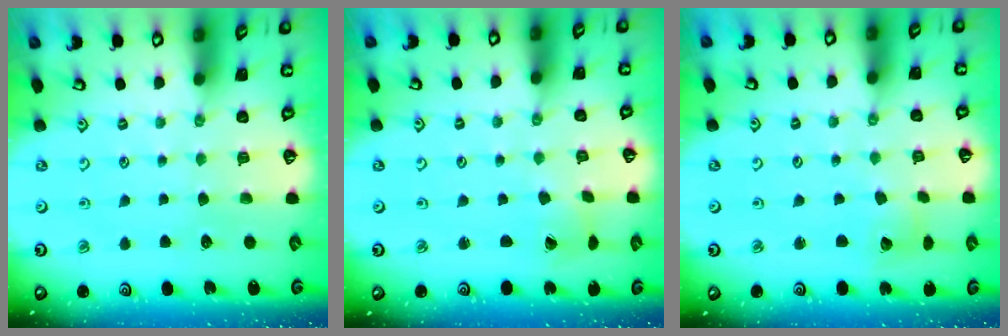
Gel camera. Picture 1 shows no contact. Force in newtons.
{"total": 1.2, "press": 1.2, "slide": 0.1}
{"total": 3.6, "press": 3.6, "slide": 0.5}